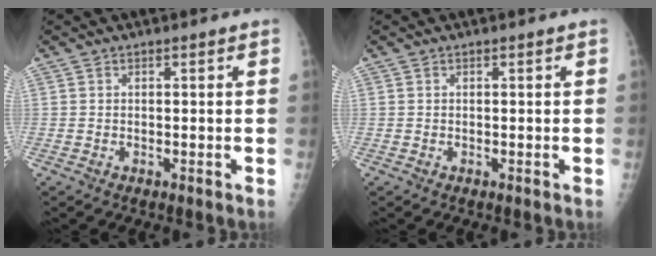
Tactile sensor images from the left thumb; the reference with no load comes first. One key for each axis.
{"total": 0.0}